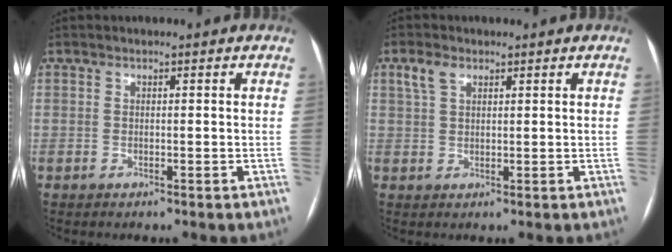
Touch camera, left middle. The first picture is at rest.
{"total": 2.8, "force": [1.6, 1.5, 1.8], "torque": [-0.045, 0.014, 0.039]}